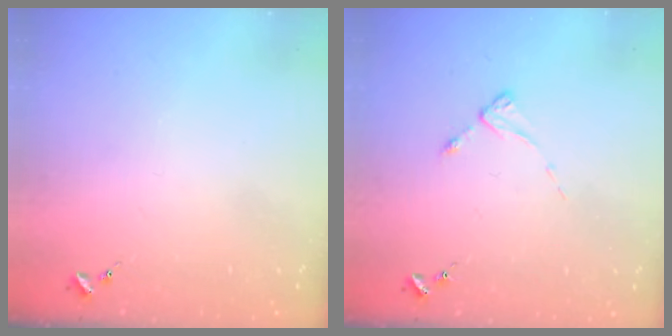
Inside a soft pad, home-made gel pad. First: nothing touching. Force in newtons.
{"total": 2.4, "press": 2.4, "slide": 0.3}